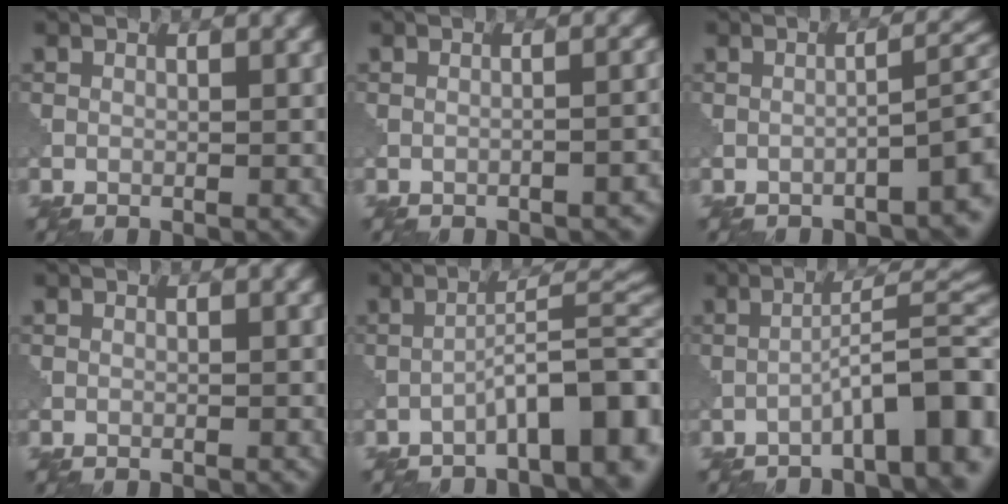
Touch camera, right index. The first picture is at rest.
{"total": 2.9, "force": [-1.7, 1.1, 2.0], "torque": [-0.009, 0.007, -0.020]}
{"total": 5.6, "force": [-3.0, 1.6, 4.4], "torque": [-0.041, 0.015, -0.042]}
{"total": 0.0}
{"total": 8.6, "force": [-4.4, 2.1, 7.1], "torque": [-0.099, 0.015, -0.069]}
{"total": 8.7, "force": [-4.1, 1.9, 7.4], "torque": [-0.099, 0.021, -0.063]}